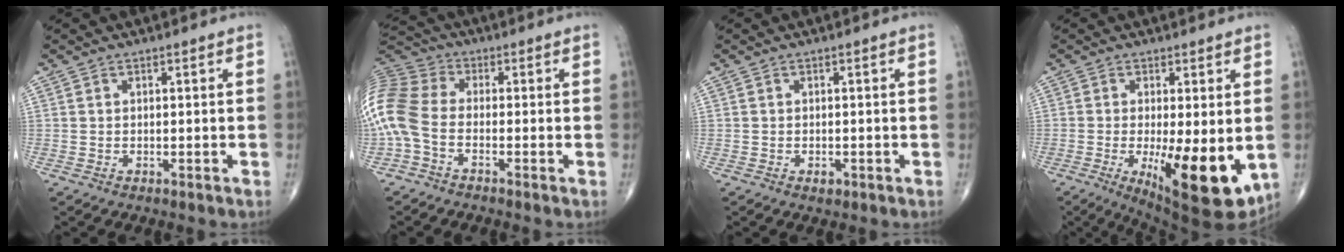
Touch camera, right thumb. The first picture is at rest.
{"total": 12.4, "force": [-2.7, 7.7, 9.3], "torque": [-0.216, 0.032, -0.066]}
{"total": 1.1, "force": [-0.5, 0.7, 0.6], "torque": [-0.004, 0.001, -0.007]}
{"total": 14.7, "force": [-3.0, 4.7, 13.6], "torque": [-0.197, -0.031, -0.029]}